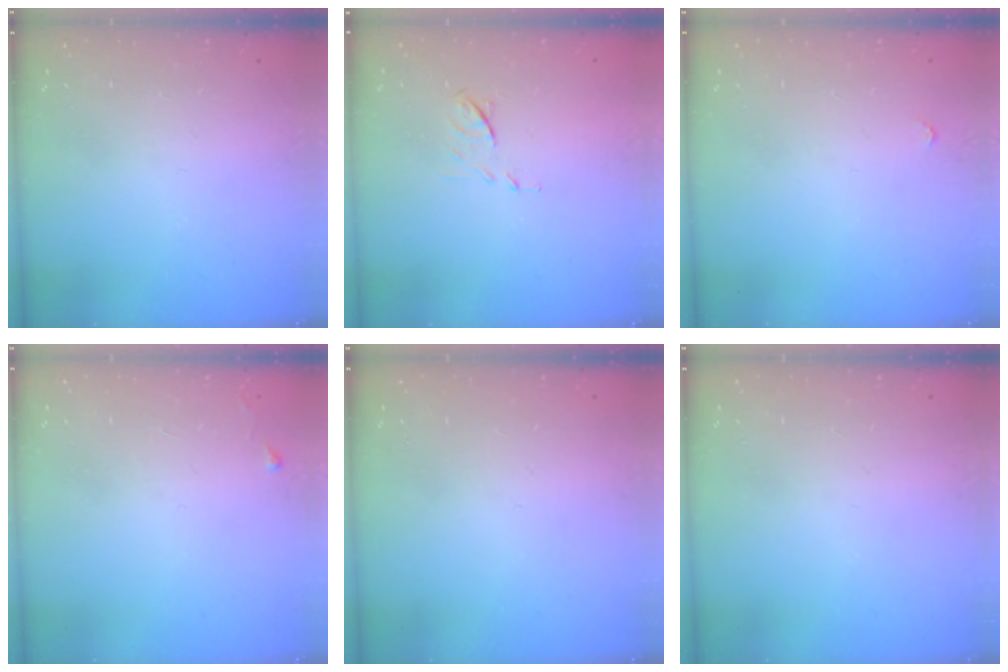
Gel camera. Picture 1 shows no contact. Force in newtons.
{"total": 6.2, "press": 6.2, "slide": 0.9}
{"total": 2.8, "press": 2.8, "slide": 0.4}
{"total": 3.5, "press": 3.4, "slide": 0.5}
{"total": 0.0}
{"total": 0.0}